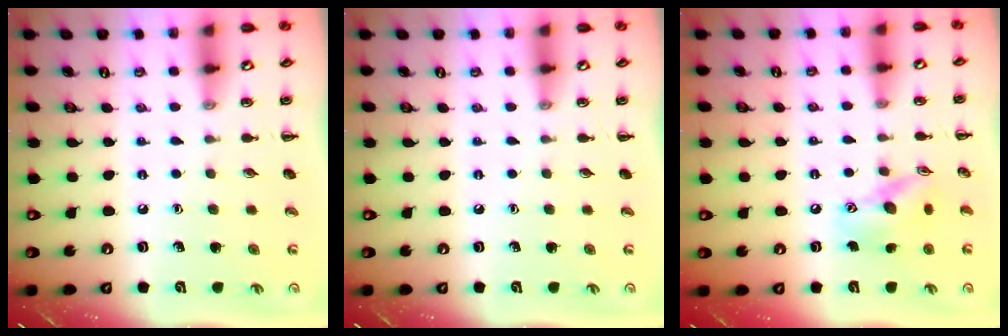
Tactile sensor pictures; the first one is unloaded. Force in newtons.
{"total": 0.0}
{"total": 13.2, "press": 13.0, "slide": 2.0}